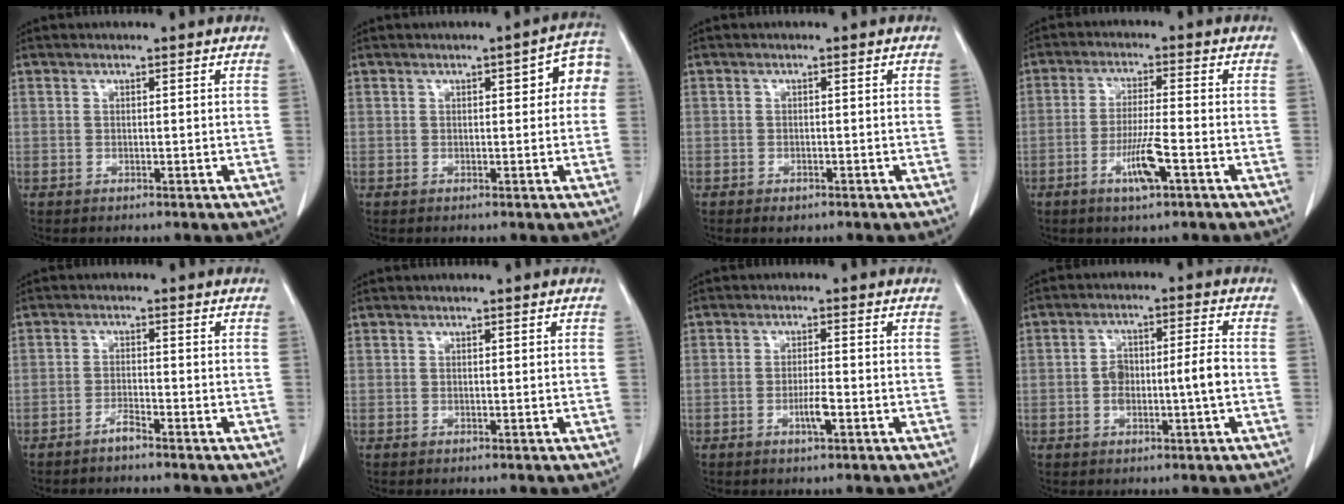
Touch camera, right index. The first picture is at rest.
{"total": 5.1, "force": [1.1, 1.8, 4.6], "torque": [-0.045, 0.023, 0.006]}
{"total": 1.2, "force": [-0.8, 0.6, 0.6], "torque": [-0.011, -0.001, -0.005]}
{"total": 6.4, "force": [-2.9, 0.3, 5.7], "torque": [-0.109, -0.009, -0.053]}
{"total": 1.9, "force": [-1.6, -0.1, 0.9], "torque": [-0.021, -0.001, -0.031]}
{"total": 0.0}
{"total": 3.1, "force": [-1.2, 0.3, 2.8], "torque": [-0.053, -0.001, -0.022]}
{"total": 6.7, "force": [-1.1, 1.5, 6.4], "torque": [-0.123, 0.016, -0.018]}